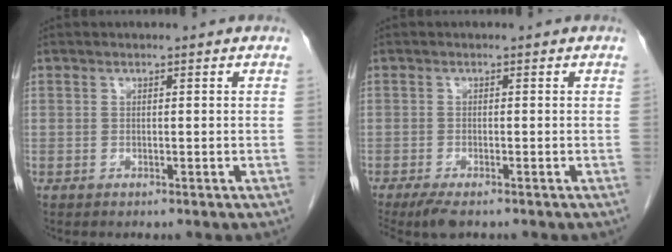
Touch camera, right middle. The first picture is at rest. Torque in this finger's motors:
{"motor_torque": [0.64, -0.45, 0.15, 0.05]}